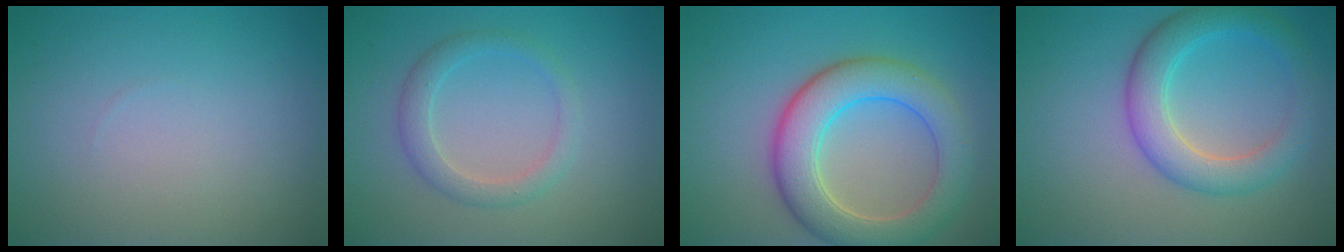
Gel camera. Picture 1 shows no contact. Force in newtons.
{"total": 2.4, "press": 2.4, "slide": 0.2}
{"total": 7.0, "press": 7.0, "slide": 0.6}
{"total": 4.7, "press": 4.7, "slide": 0.1}